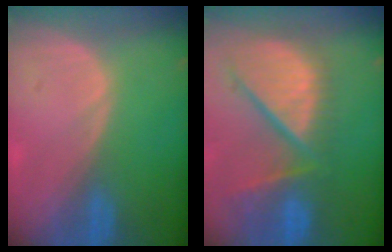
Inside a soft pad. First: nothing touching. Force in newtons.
{"total": 12.8, "press": 10.8, "slide": 7.0}